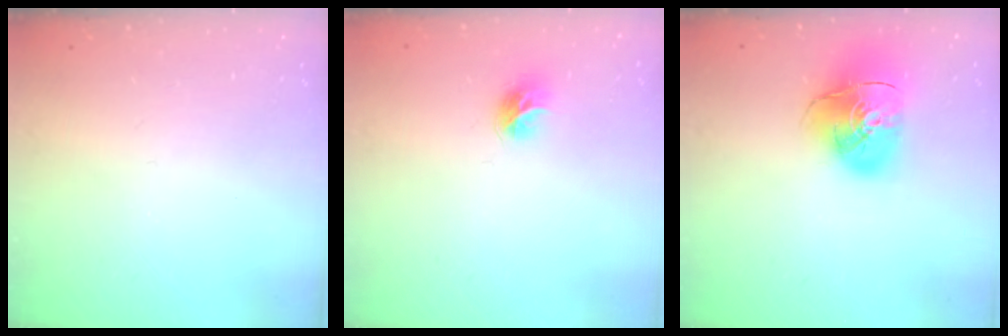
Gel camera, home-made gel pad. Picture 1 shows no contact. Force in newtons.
{"total": 7.5, "press": 7.5, "slide": 0.4}
{"total": 16.0, "press": 15.8, "slide": 2.1}